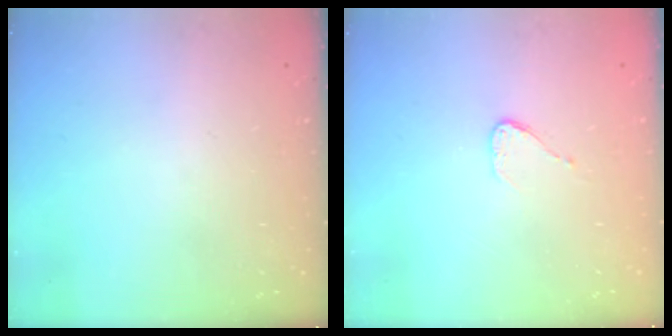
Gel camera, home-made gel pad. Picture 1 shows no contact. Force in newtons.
{"total": 4.2, "press": 4.2, "slide": 0.4}